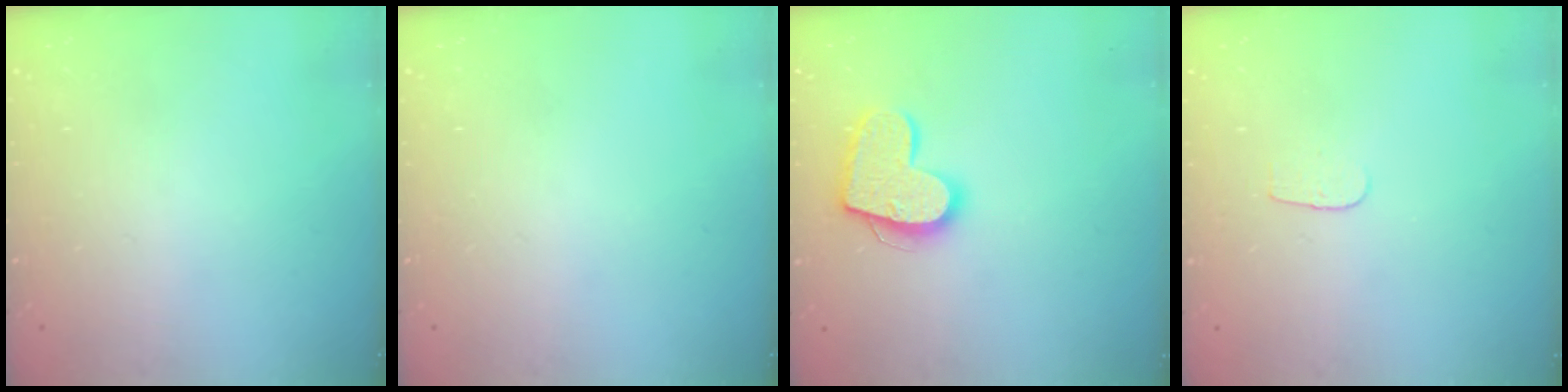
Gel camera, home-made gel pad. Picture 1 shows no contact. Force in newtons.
{"total": 0.0}
{"total": 15.3, "press": 15.3, "slide": 1.1}
{"total": 3.1, "press": 3.1, "slide": 0.2}